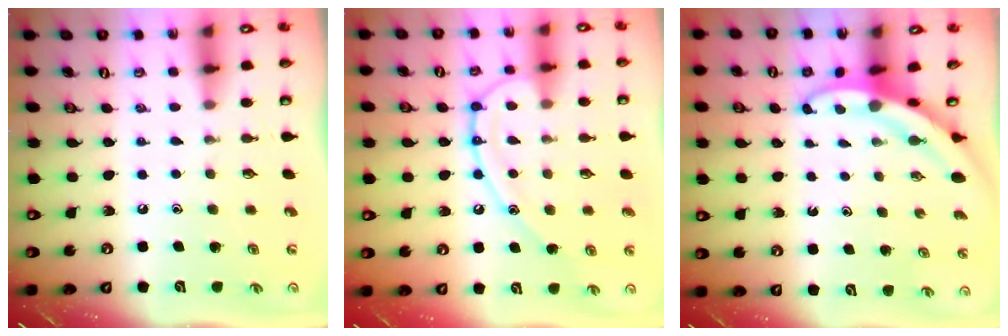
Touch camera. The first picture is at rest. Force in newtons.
{"total": 13.3, "press": 13.2, "slide": 1.3}
{"total": 3.3, "press": 3.3, "slide": 0.2}